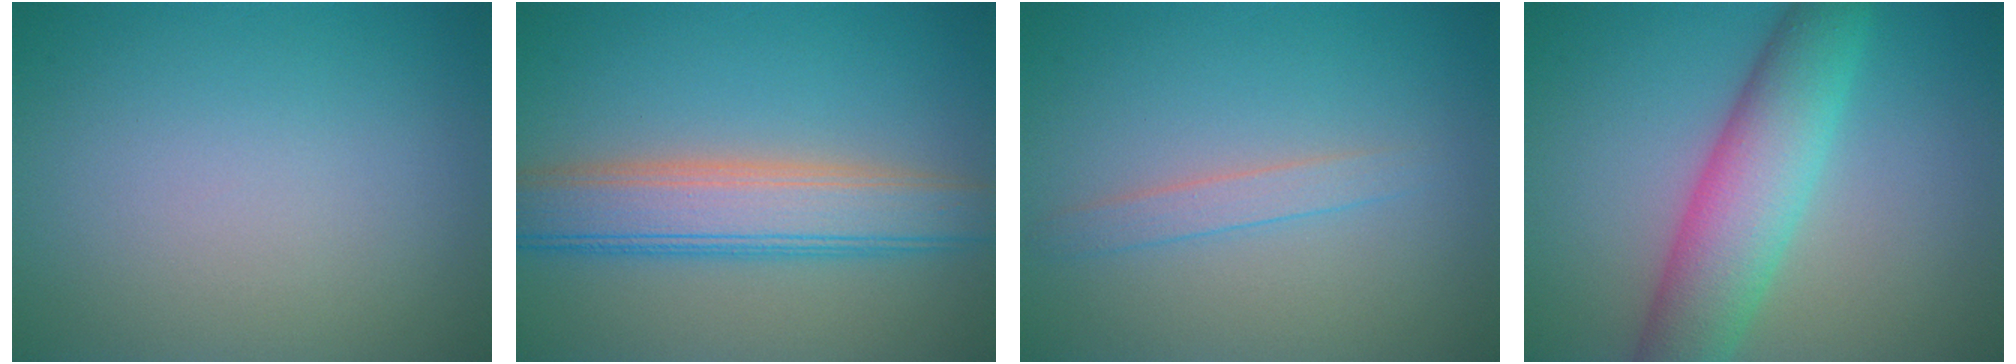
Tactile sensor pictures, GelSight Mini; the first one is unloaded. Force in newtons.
{"total": 6.5, "press": 6.5, "slide": 0.4}
{"total": 1.5, "press": 1.5, "slide": 0.1}
{"total": 6.9, "press": 6.9, "slide": 0.3}